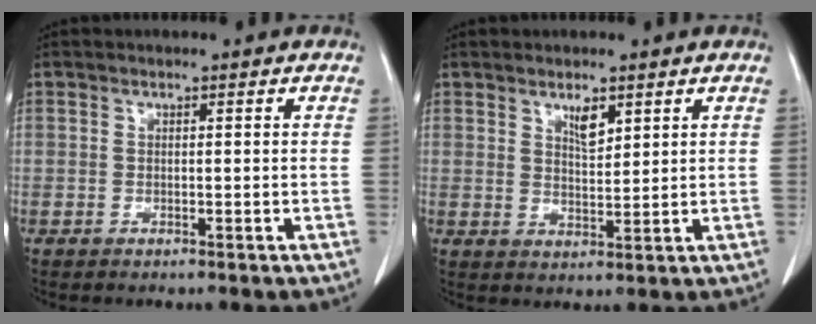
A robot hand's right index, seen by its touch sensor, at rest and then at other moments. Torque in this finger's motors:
{"motor_torque": [0.06, 0.05, 0.03, 0.03]}